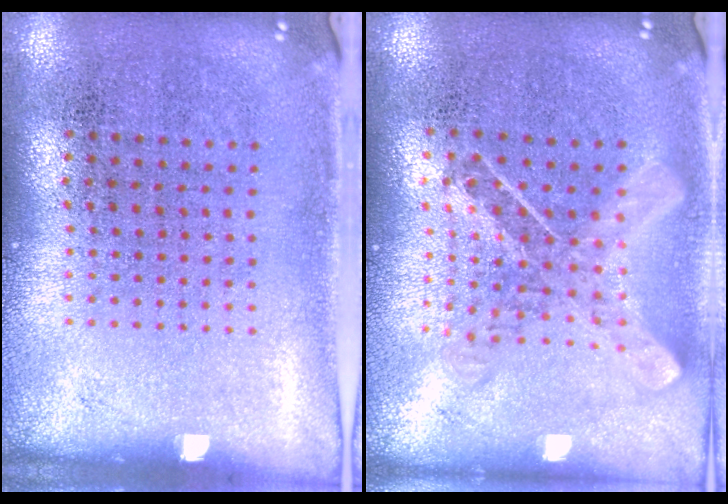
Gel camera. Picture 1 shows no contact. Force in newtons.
{"total": 0.9, "press": 0.9, "slide": 0.1}